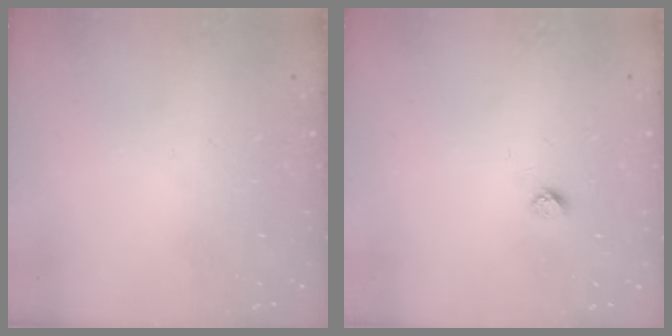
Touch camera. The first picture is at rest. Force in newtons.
{"total": 2.7, "press": 2.6, "slide": 0.3}